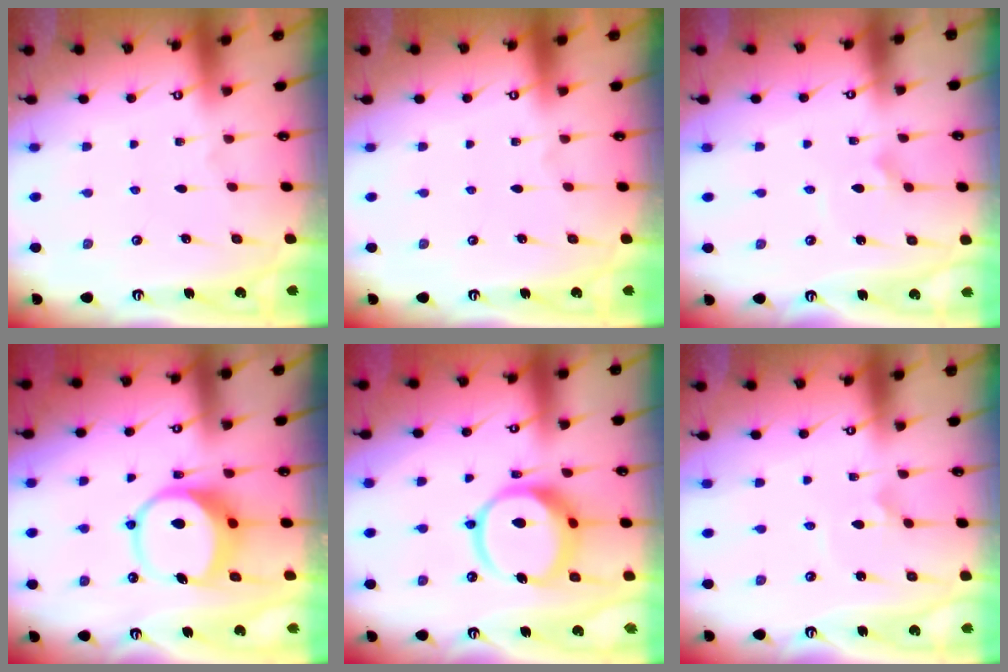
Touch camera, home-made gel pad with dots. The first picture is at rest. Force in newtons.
{"total": 0.0}
{"total": 3.0, "press": 3.0, "slide": 0.2}
{"total": 9.7, "press": 9.6, "slide": 1.6}
{"total": 14.0, "press": 13.9, "slide": 1.9}
{"total": 2.5, "press": 2.5, "slide": 0.2}